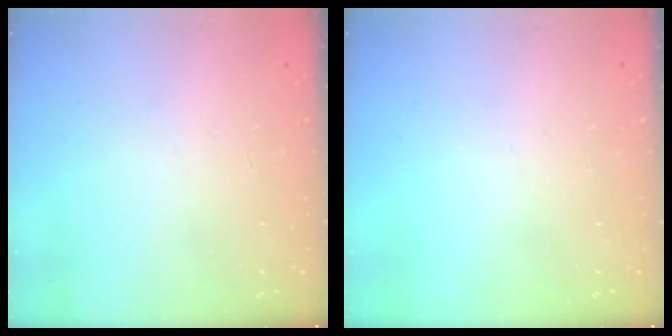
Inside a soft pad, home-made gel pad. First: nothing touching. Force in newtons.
{"total": 0.0}